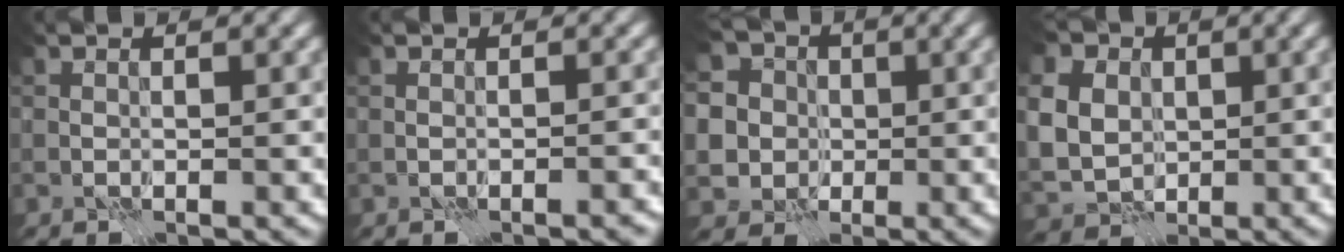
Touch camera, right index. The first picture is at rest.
{"total": 0.8, "force": [-0.7, 0.1, 0.4], "torque": [-0.007, -0.003, -0.009]}
{"total": 7.4, "force": [1.2, 6.9, 2.4], "torque": [-0.055, 0.021, 0.002]}
{"total": 10.5, "force": [2.4, 8.6, 5.5], "torque": [-0.110, 0.023, 0.023]}